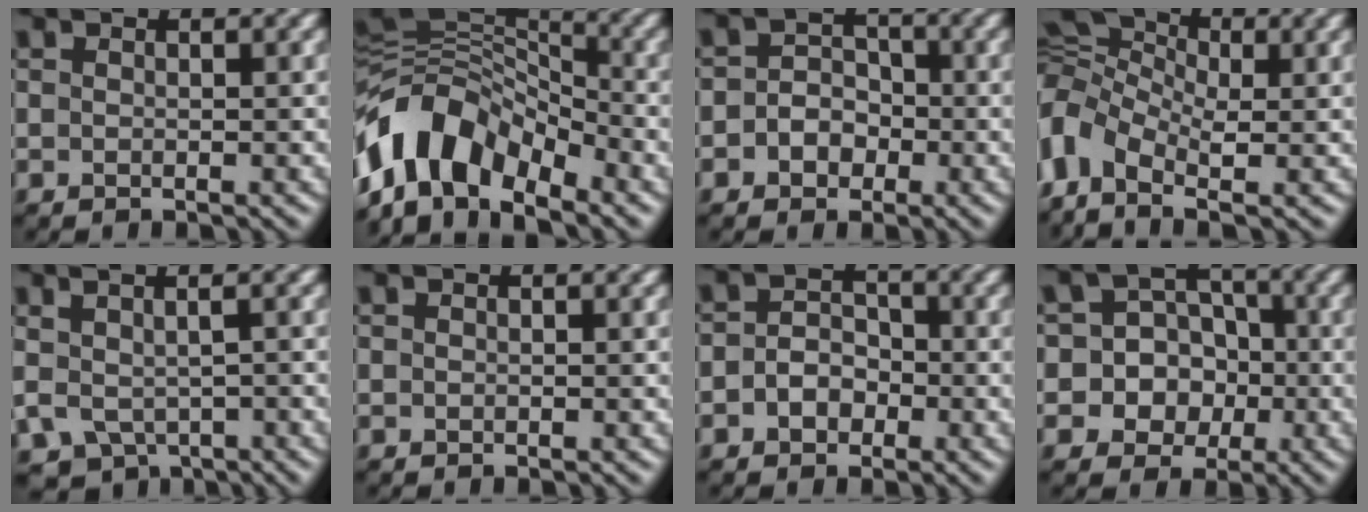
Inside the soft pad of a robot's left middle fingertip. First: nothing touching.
{"total": 10.4, "force": [-5.2, 5.9, 6.7], "torque": [-0.114, 0.011, -0.107]}
{"total": 3.1, "force": [-0.7, 2.7, 1.5], "torque": [-0.001, 0.002, -0.025]}
{"total": 7.5, "force": [-0.5, 5.1, 5.5], "torque": [-0.138, 0.005, -0.026]}
{"total": 4.9, "force": [0.3, 3.0, 3.9], "torque": [-0.063, -0.006, 0.037]}
{"total": 0.0}
{"total": 2.9, "force": [-0.8, 2.3, 1.6], "torque": [-0.021, 0.004, -0.022]}
{"total": 8.8, "force": [-1.6, 8.3, 2.5], "torque": [-0.044, 0.024, -0.058]}